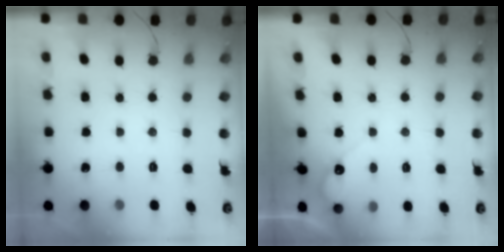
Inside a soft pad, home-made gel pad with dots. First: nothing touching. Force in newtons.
{"total": 3.7, "press": 3.7, "slide": 0.2}